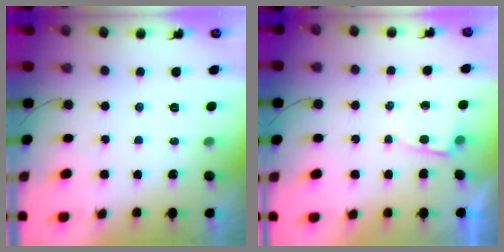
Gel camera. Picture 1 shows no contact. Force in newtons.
{"total": 2.5, "press": 2.4, "slide": 0.4}